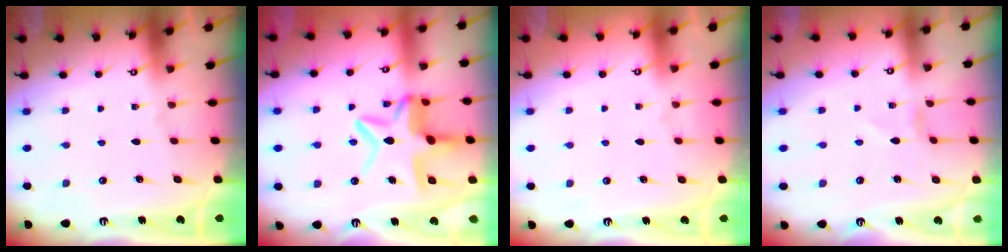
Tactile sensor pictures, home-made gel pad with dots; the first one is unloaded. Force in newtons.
{"total": 12.4, "press": 12.4, "slide": 1.1}
{"total": 1.6, "press": 1.6, "slide": 0.2}
{"total": 0.0}